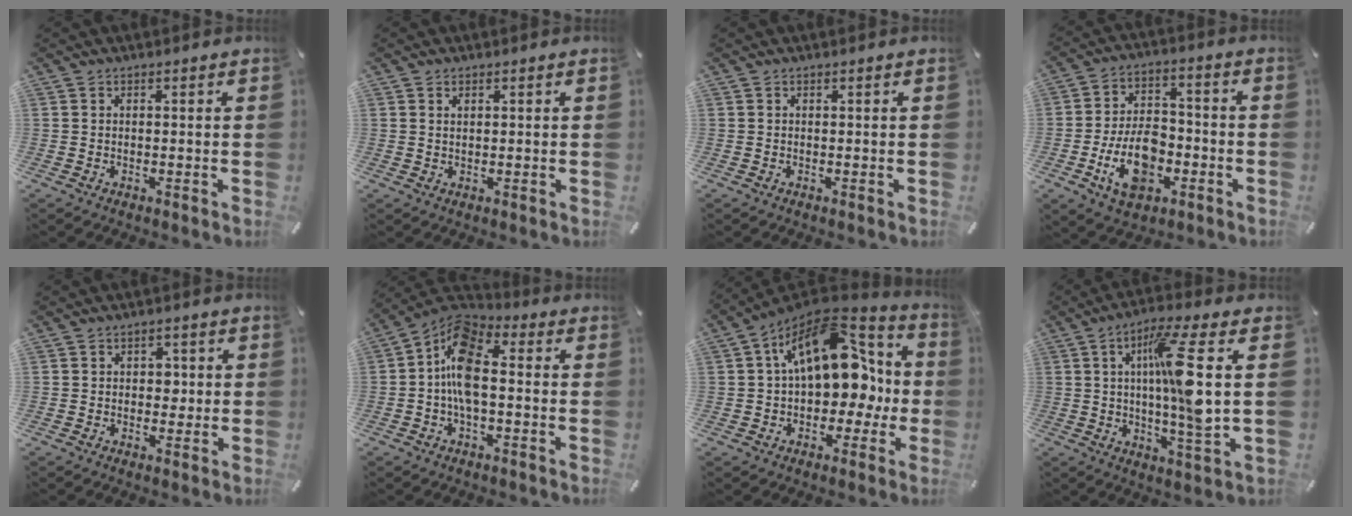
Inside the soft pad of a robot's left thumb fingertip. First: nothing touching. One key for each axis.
{"total": 1.0, "fx": 0.4, "fy": 0.6, "fz": 0.7, "tx": -0.015, "ty": 0.003, "tz": 0.007}
{"total": 0.0}
{"total": 13.8, "fx": -4.8, "fy": 8.7, "fz": 9.6, "tx": -0.175, "ty": 0.016, "tz": -0.083}
{"total": 2.9, "fx": -0.1, "fy": 2.3, "fz": 1.8, "tx": -0.020, "ty": 0.000, "tz": -0.009}
{"total": 10.6, "fx": -1.6, "fy": 5.5, "fz": 8.9, "tx": -0.185, "ty": 0.001, "tz": -0.028}
{"total": 20.5, "fx": 5.4, "fy": 12.8, "fz": 15.0, "tx": -0.235, "ty": -0.024, "tz": 0.094}
{"total": 14.5, "fx": 2.4, "fy": 2.0, "fz": 14.2, "tx": -0.248, "ty": -0.013, "tz": 0.030}